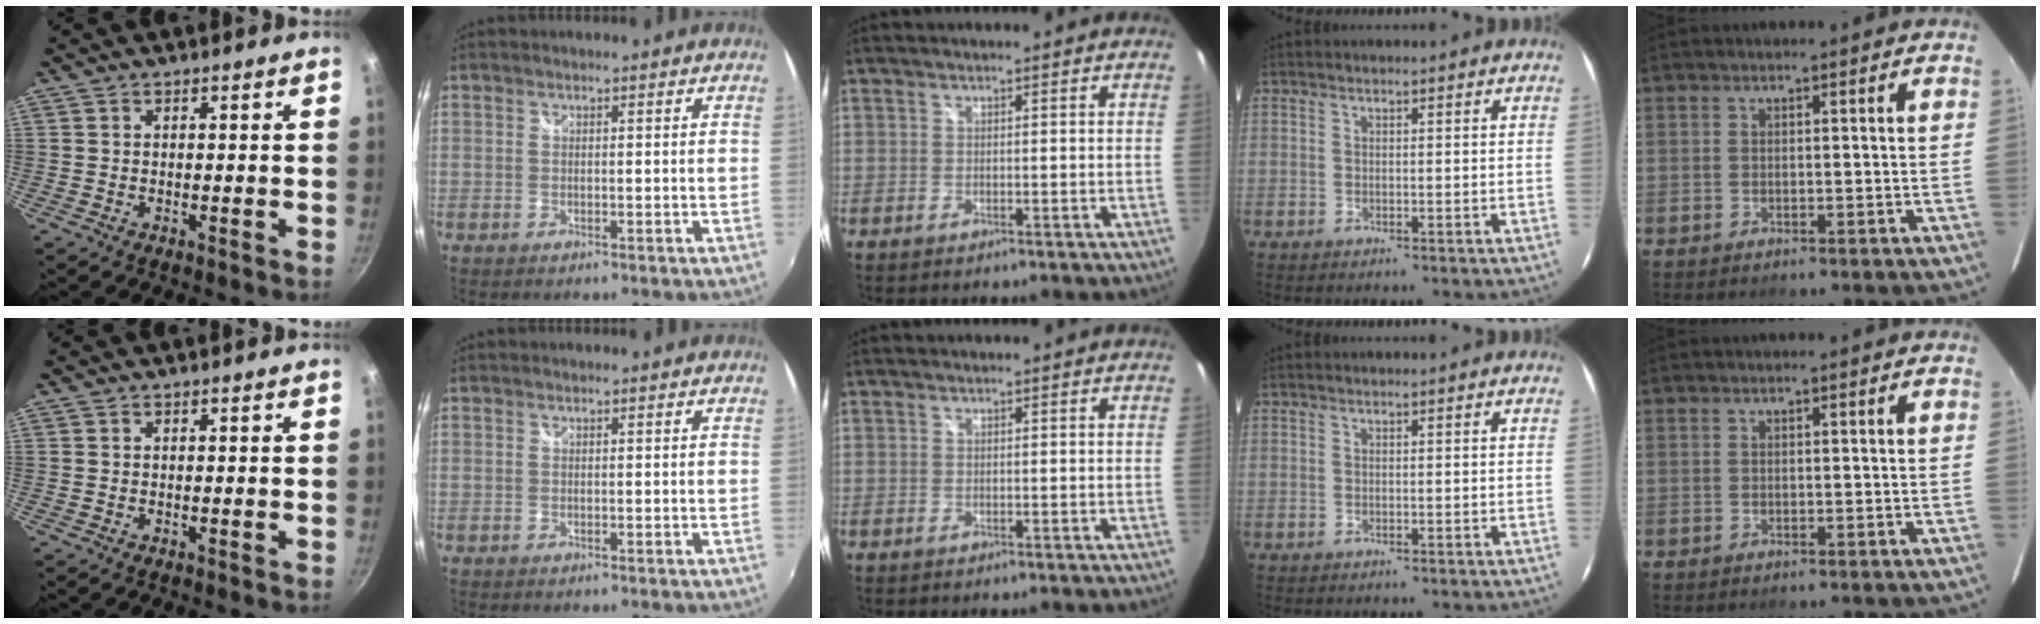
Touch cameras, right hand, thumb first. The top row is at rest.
{}